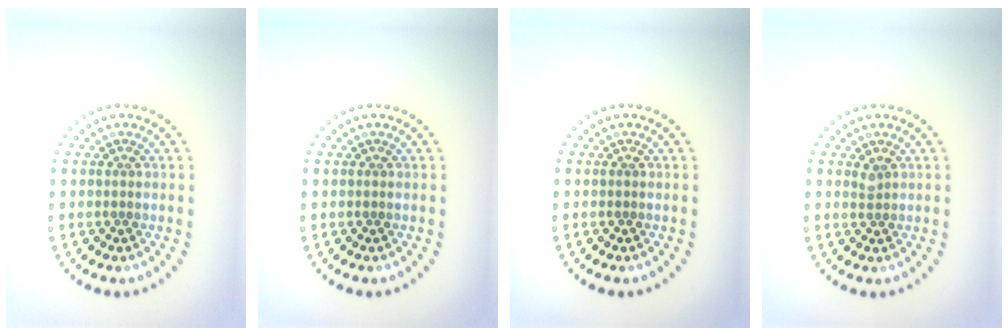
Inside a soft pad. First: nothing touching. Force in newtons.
{"total": 0.0}
{"total": 0.0}
{"total": 0.8, "press": 0.5, "slide": 0.6}